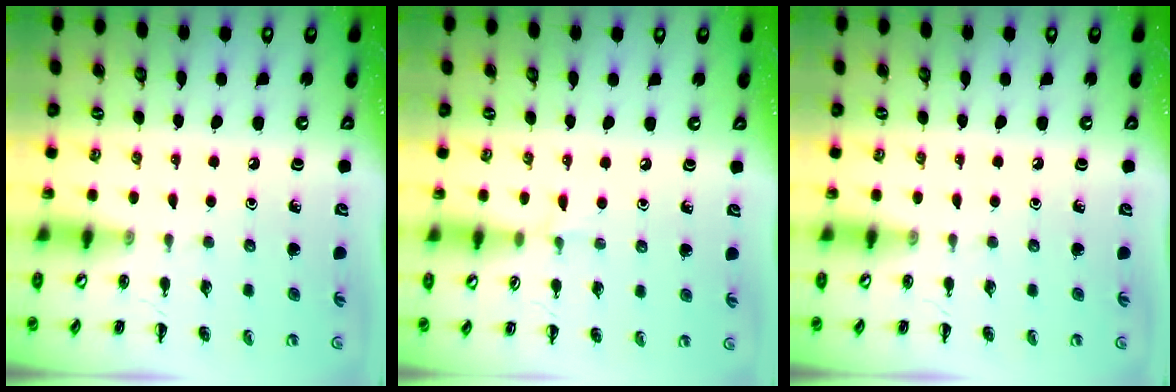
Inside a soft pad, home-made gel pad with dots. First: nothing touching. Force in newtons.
{"total": 3.9, "press": 3.6, "slide": 1.4}
{"total": 0.0}